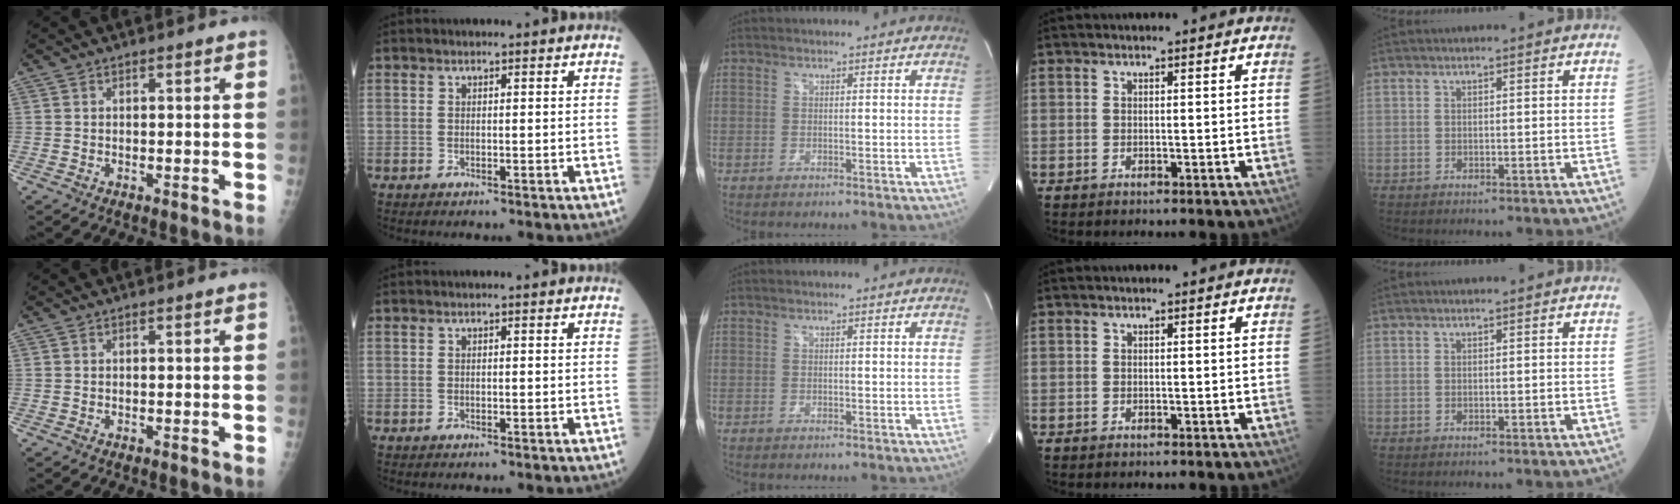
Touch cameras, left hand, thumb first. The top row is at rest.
{}